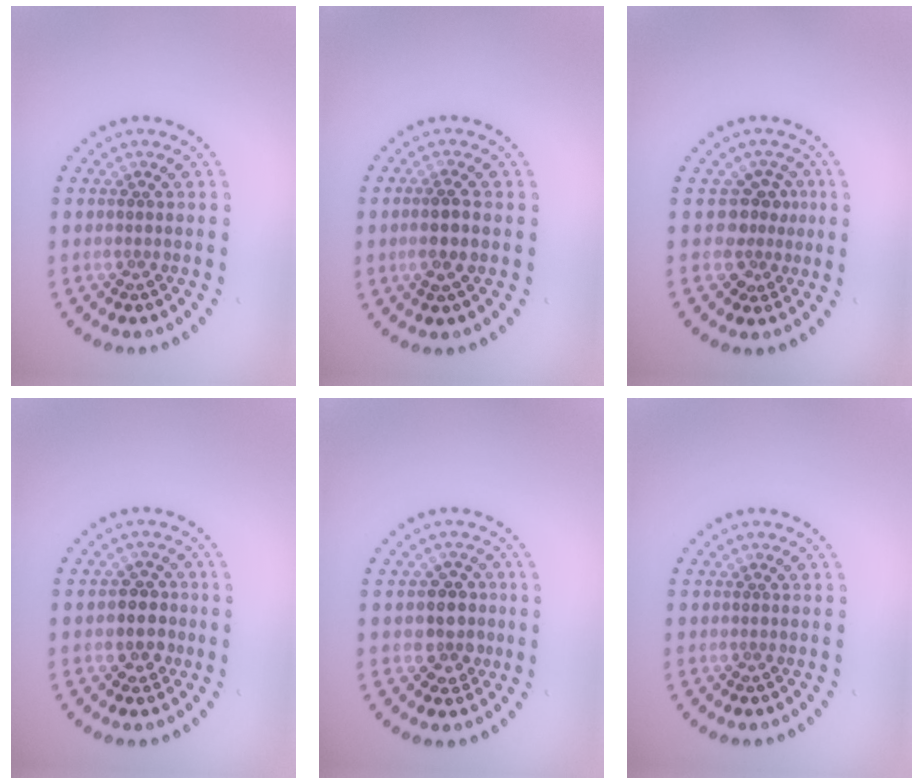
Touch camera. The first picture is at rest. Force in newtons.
{"total": 2.3, "press": 2.2, "slide": 0.9}
{"total": 2.7, "press": 2.0, "slide": 1.8}
{"total": 2.6, "press": 2.4, "slide": 1.0}
{"total": 2.8, "press": 2.5, "slide": 1.1}
{"total": 0.0}